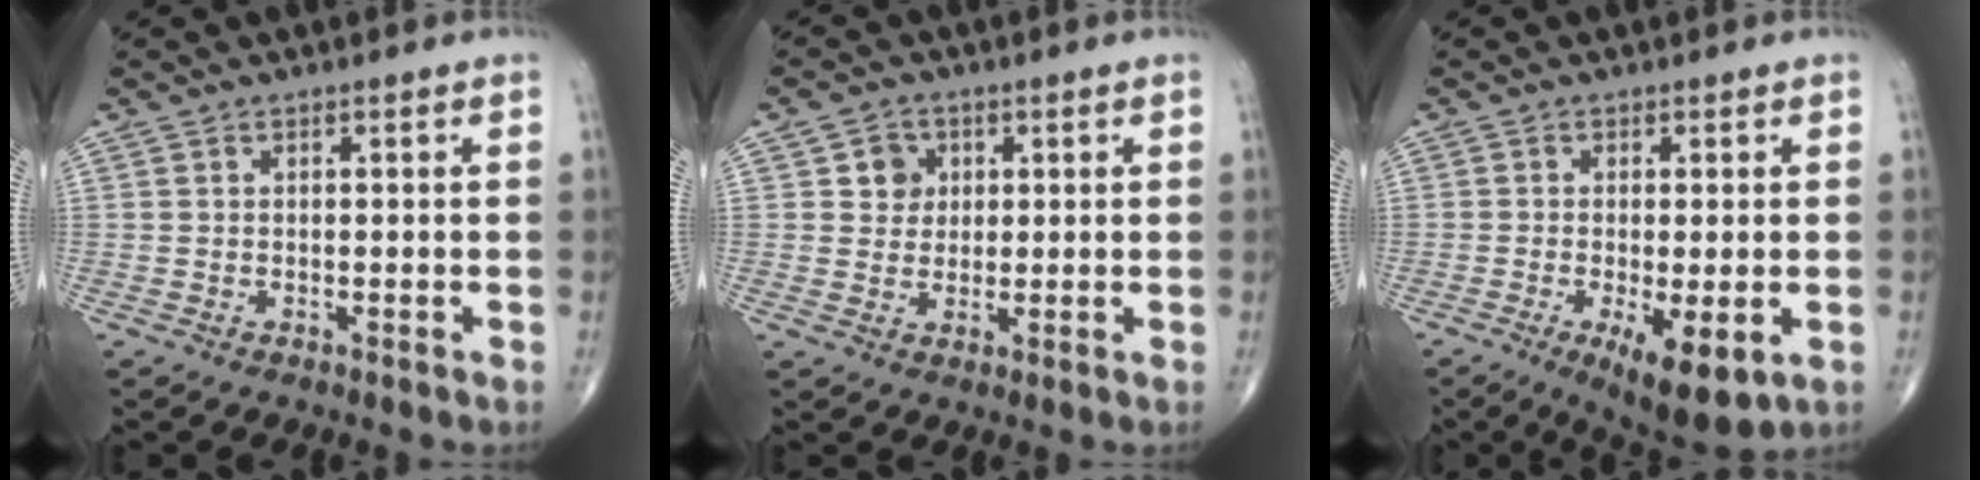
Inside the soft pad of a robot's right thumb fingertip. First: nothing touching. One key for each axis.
{"total": 4.3, "fx": 1.3, "fy": 3.9, "fz": 1.3, "tx": 0.002, "ty": -0.001, "tz": 0.017}
{"total": 9.3, "fx": -3.0, "fy": 3.0, "fz": 8.2, "tx": -0.129, "ty": -0.020, "tz": -0.040}